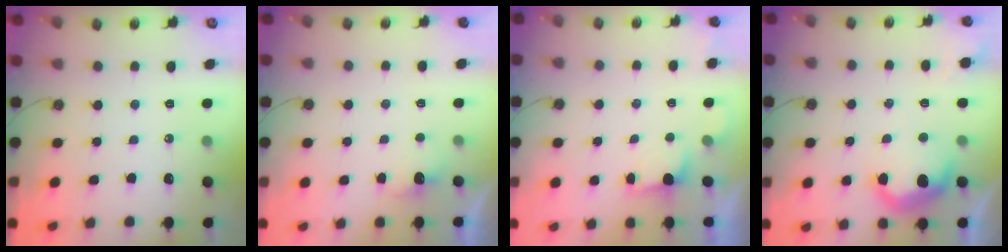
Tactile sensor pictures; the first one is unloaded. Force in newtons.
{"total": 2.2, "press": 2.0, "slide": 0.8}
{"total": 1.0, "press": 0.6, "slide": 0.8}
{"total": 11.9, "press": 11.9, "slide": 0.9}